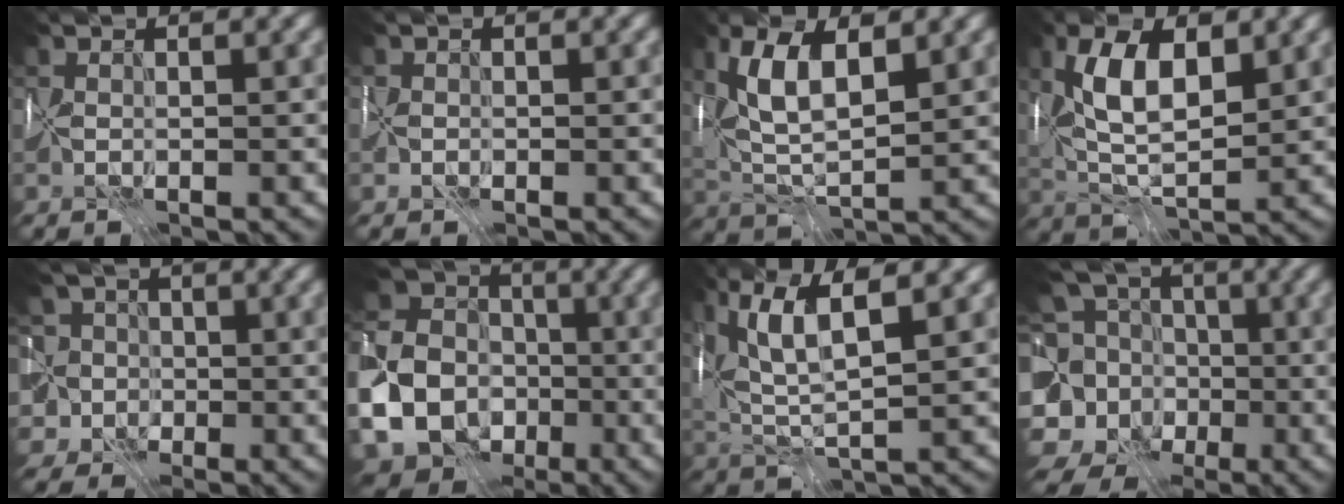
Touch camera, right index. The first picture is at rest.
{"total": 1.2, "force": [-0.3, 1.2, 0.2], "torque": [0.004, -0.001, -0.008]}
{"total": 8.1, "force": [3.0, 3.4, 6.6], "torque": [-0.141, 0.011, 0.051]}
{"total": 8.4, "force": [2.4, 3.9, 7.0], "torque": [-0.142, 0.013, 0.037]}
{"total": 10.8, "force": [-1.9, 9.4, 5.0], "torque": [-0.099, 0.021, -0.080]}
{"total": 19.1, "force": [-5.7, 16.3, 8.1], "torque": [-0.215, -0.026, -0.132]}
{"total": 8.4, "force": [3.6, 2.5, 7.2], "torque": [-0.154, 0.014, 0.067]}
{"total": 11.0, "force": [-1.9, 9.3, 5.5], "torque": [-0.134, -0.013, -0.030]}